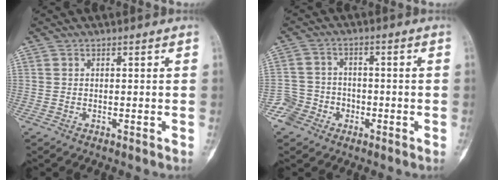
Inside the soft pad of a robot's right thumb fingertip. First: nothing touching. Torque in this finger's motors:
{"motor_torque": [0.93, 0.30, 0.45, -0.15, 0.02]}